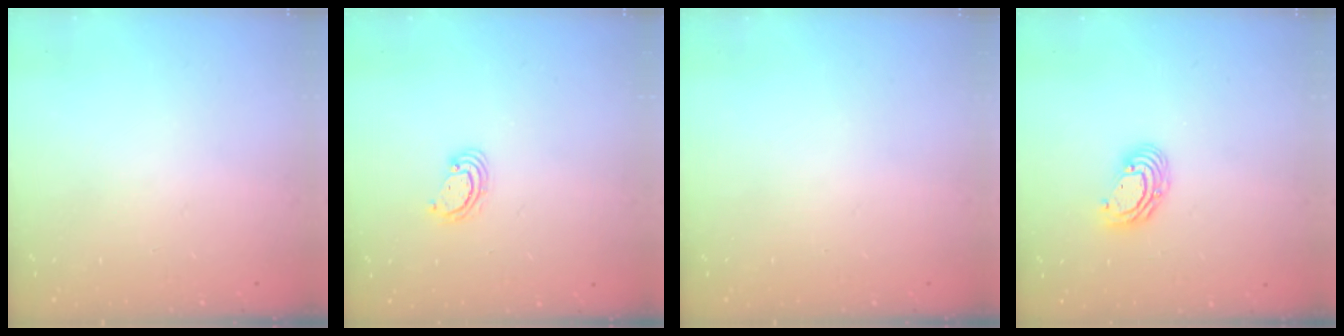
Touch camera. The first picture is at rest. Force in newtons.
{"total": 3.3, "press": 3.3, "slide": 0.2}
{"total": 0.0}
{"total": 7.0, "press": 7.0, "slide": 0.8}